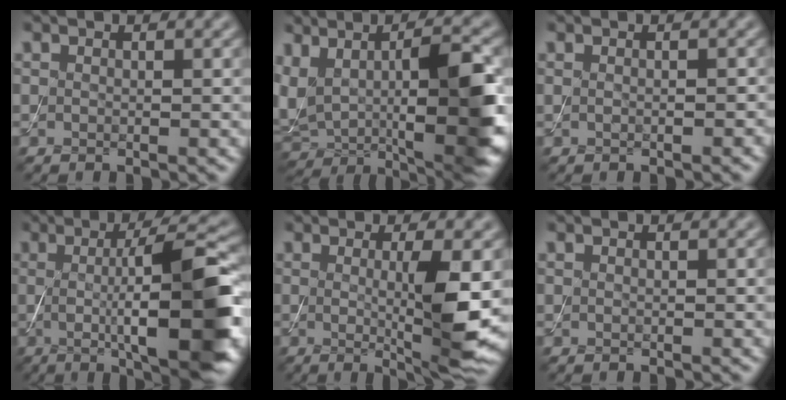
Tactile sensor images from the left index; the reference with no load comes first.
{"total": 11.8, "force": [0.6, 5.1, 10.6], "torque": [-0.197, -0.019, 0.021]}
{"total": 0.7, "force": [-0.2, 0.2, 0.6], "torque": [-0.013, 0.002, -0.001]}
{"total": 12.2, "force": [-0.5, 2.7, 11.9], "torque": [-0.157, -0.005, -0.007]}
{"total": 6.8, "force": [-0.2, 1.1, 6.7], "torque": [-0.104, -0.014, 0.001]}
{"total": 0.0}